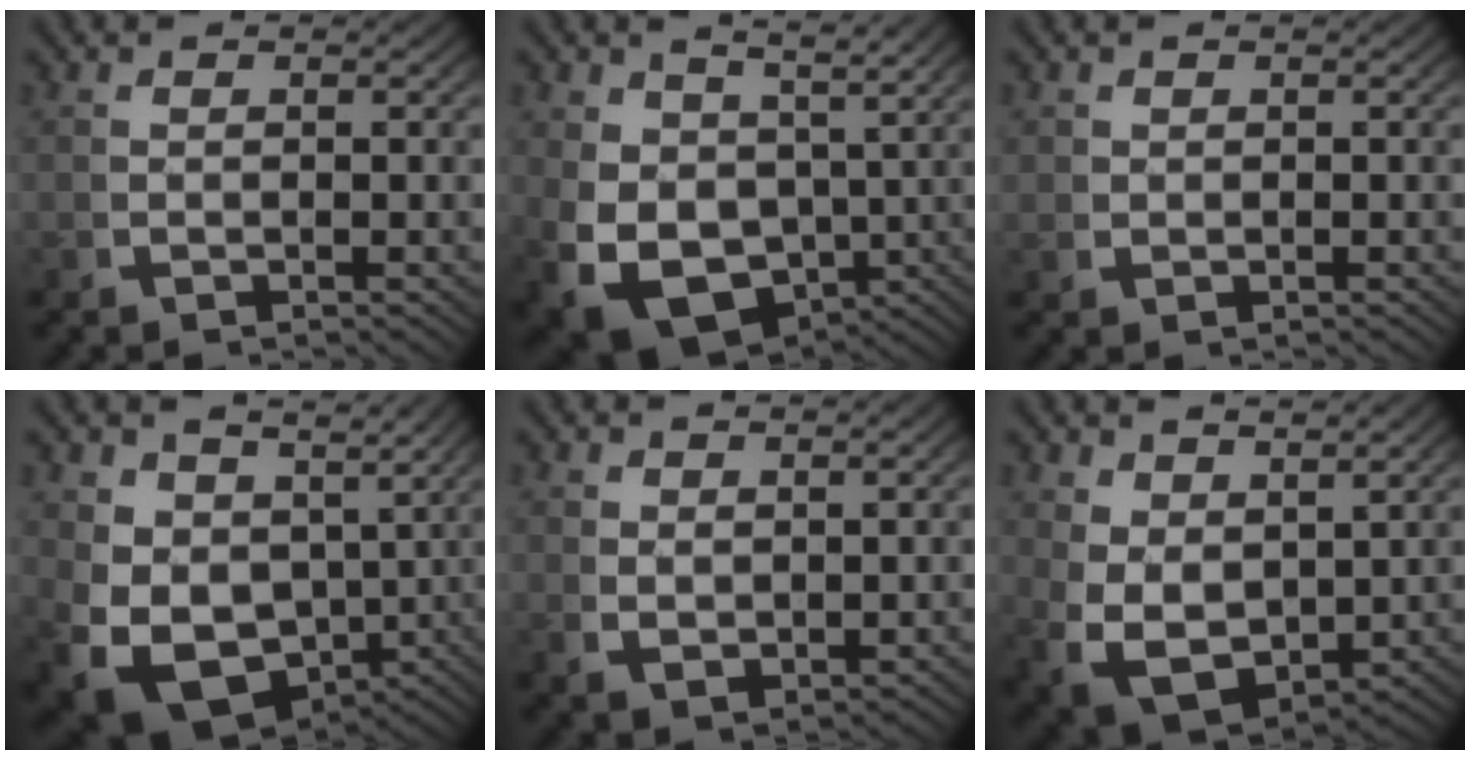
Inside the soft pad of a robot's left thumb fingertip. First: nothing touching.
{"total": 10.3, "force": [-2.8, 7.3, 6.7], "torque": [-0.155, -0.059, -0.015]}
{"total": 1.1, "force": [0.5, 0.9, 0.4], "torque": [-0.010, -0.003, 0.011]}
{"total": 11.3, "force": [-2.6, 8.4, 7.1], "torque": [-0.166, -0.077, -0.011]}
{"total": 2.3, "force": [0.6, 1.6, 1.5], "torque": [-0.037, -0.014, 0.028]}
{"total": 8.8, "force": [-1.8, 6.7, 5.5], "torque": [-0.150, -0.059, -0.005]}